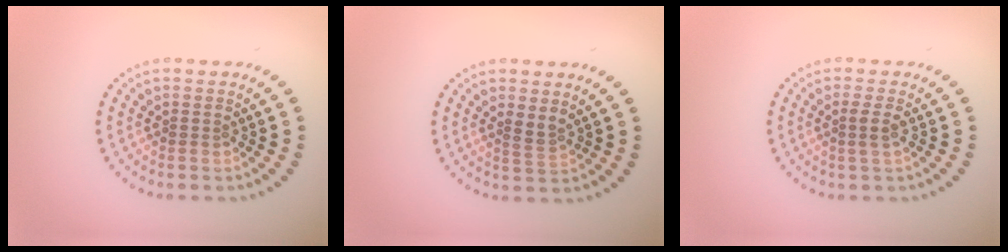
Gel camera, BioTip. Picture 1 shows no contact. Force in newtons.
{"total": 1.3, "press": 0.9, "slide": 0.8}
{"total": 1.5, "press": 1.2, "slide": 0.9}